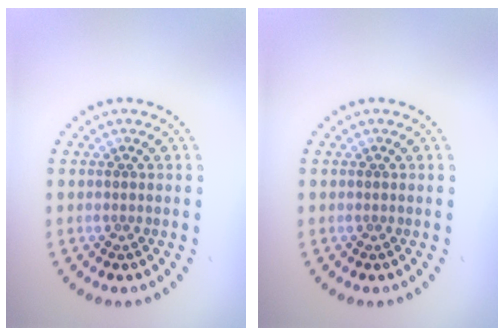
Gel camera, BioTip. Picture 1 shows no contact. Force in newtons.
{"total": 0.0}